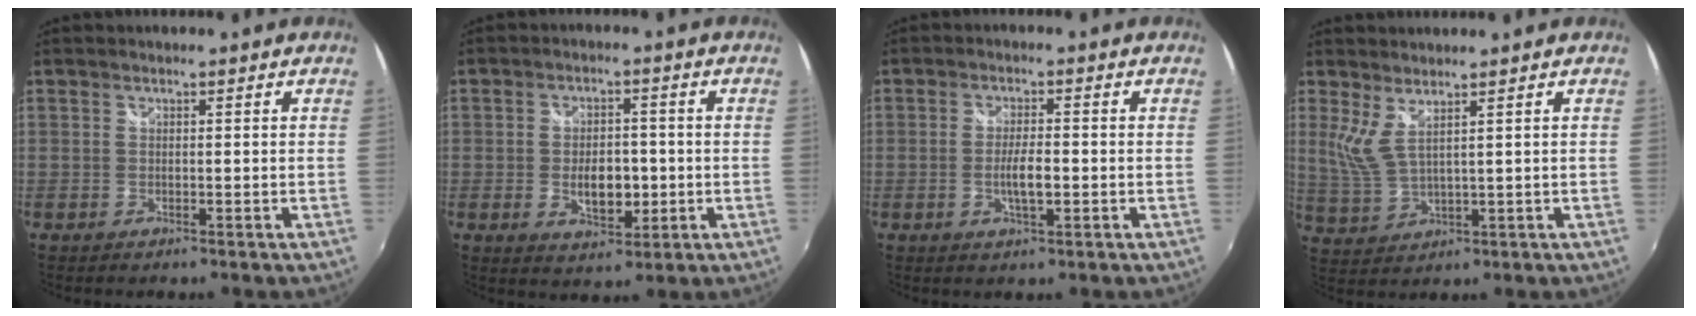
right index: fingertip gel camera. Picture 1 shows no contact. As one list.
[{"total": 7.2, "force": [-1.2, 4.1, 5.8], "torque": [-0.105, -0.004, -0.016]}, {"total": 4.5, "force": [-0.9, 1.1, 4.2], "torque": [-0.081, -0.003, -0.016]}, {"total": 4.4, "force": [2.8, 0.7, 3.3], "torque": [-0.076, -0.009, 0.064]}]